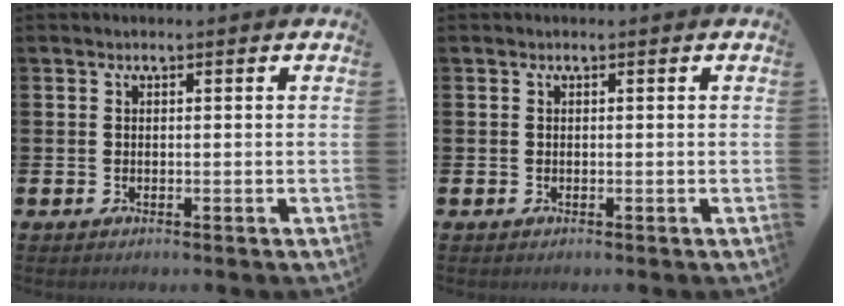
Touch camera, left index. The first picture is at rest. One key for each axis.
{"total": 0.0}